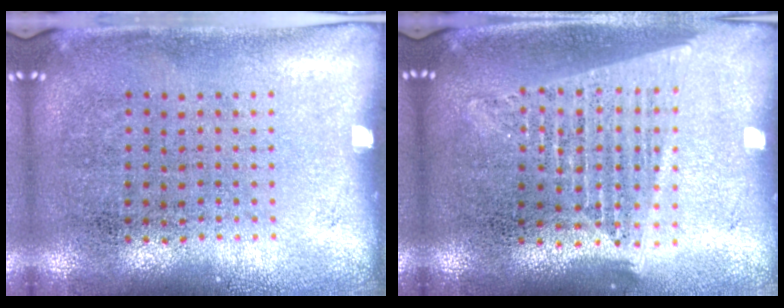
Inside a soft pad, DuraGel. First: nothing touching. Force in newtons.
{"total": 1.8, "press": 1.6, "slide": 0.8}